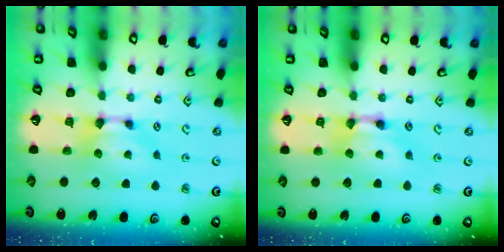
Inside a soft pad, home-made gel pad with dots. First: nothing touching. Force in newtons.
{"total": 2.0, "press": 2.0, "slide": 0.1}